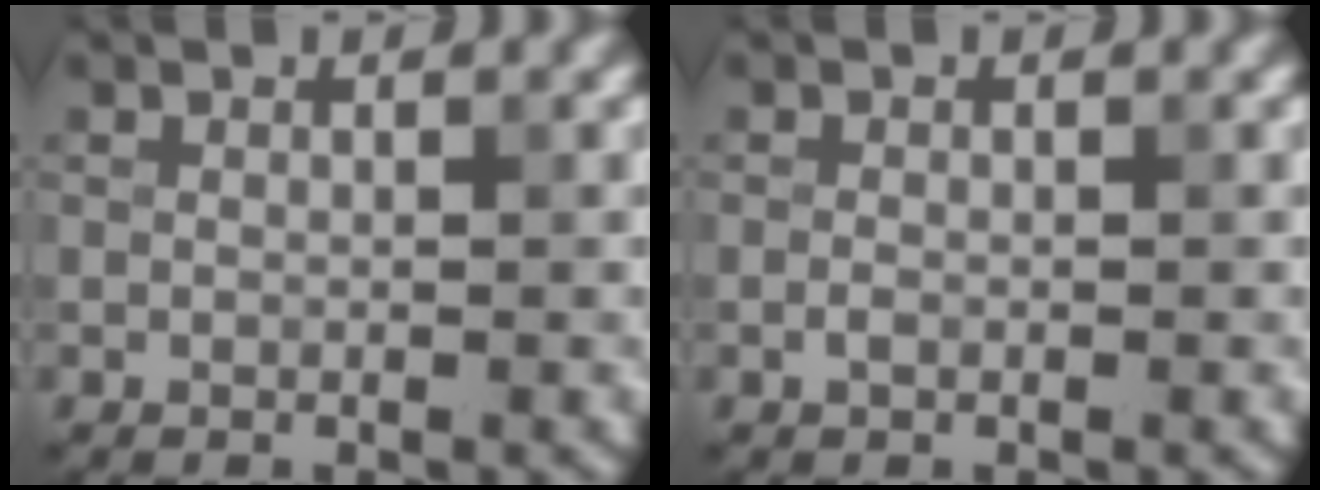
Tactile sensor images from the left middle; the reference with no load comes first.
{"total": 0.6, "force": [-0.2, 0.3, 0.4], "torque": [-0.009, -0.001, -0.005]}